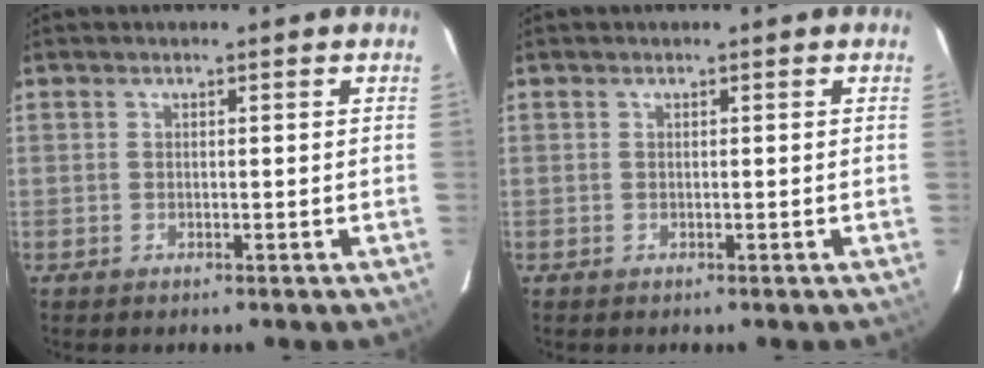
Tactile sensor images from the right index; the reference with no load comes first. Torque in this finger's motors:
{"motor_torque": [0.14, 0.00, 0.06, 0.01]}